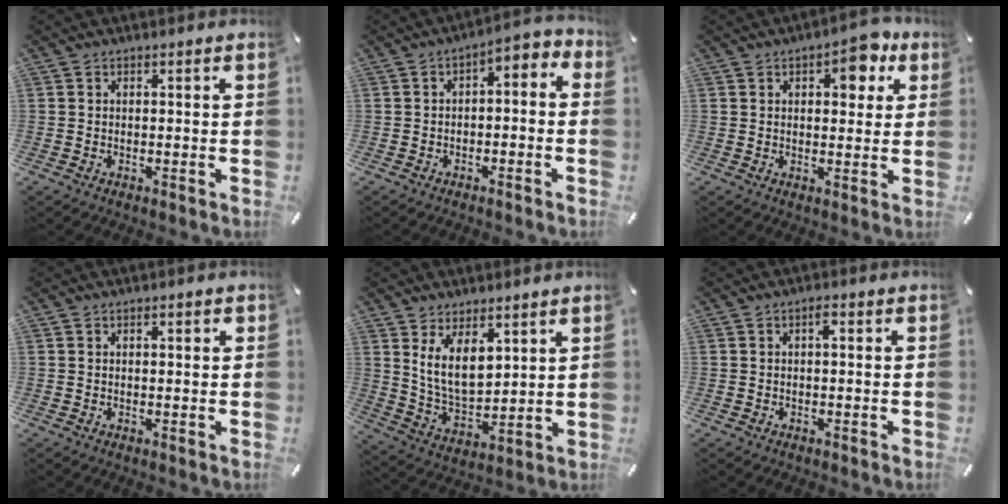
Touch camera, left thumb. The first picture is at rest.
{"total": 3.7, "force": [-2.1, 1.9, 2.5], "torque": [-0.045, 0.010, -0.043]}
{"total": 8.1, "force": [3.4, 4.6, 5.8], "torque": [-0.057, -0.014, 0.048]}
{"total": 1.2, "force": [0.2, 0.3, 1.1], "torque": [-0.021, 0.003, 0.003]}
{"total": 9.8, "force": [5.0, 5.9, 6.1], "torque": [-0.140, -0.026, 0.090]}
{"total": 1.7, "force": [0.1, 0.5, 1.6], "torque": [-0.033, 0.005, 0.000]}